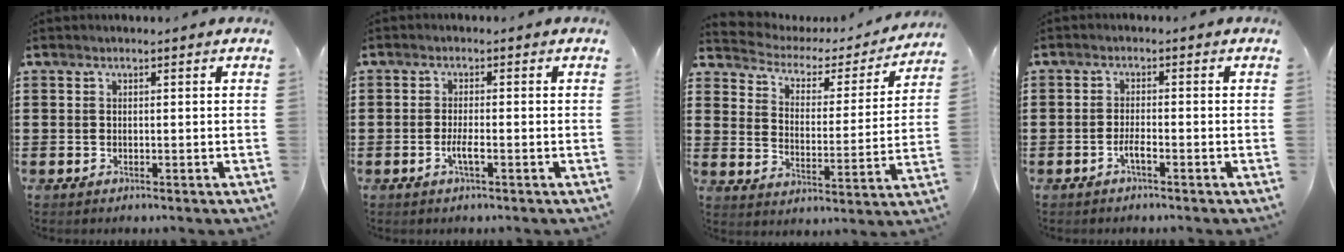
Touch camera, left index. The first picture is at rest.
{"total": 2.5, "force": [-0.9, 0.3, 2.3], "torque": [-0.047, -0.003, -0.017]}
{"total": 2.6, "force": [2.1, 1.4, 0.7], "torque": [-0.034, -0.018, 0.025]}
{"total": 2.0, "force": [-1.2, 0.2, 1.6], "torque": [-0.030, 0.000, -0.021]}